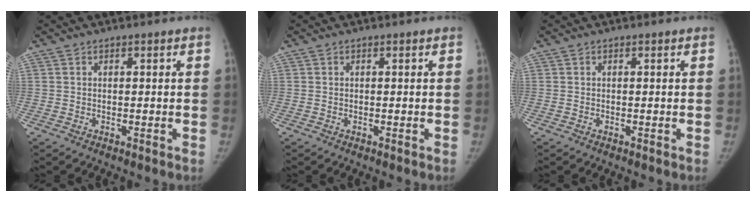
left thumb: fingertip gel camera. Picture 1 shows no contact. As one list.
[{"total": 0.0}, {"total": 0.0}]